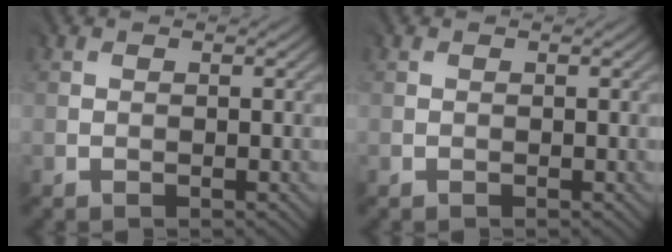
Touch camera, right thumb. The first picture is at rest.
{"total": 0.0}